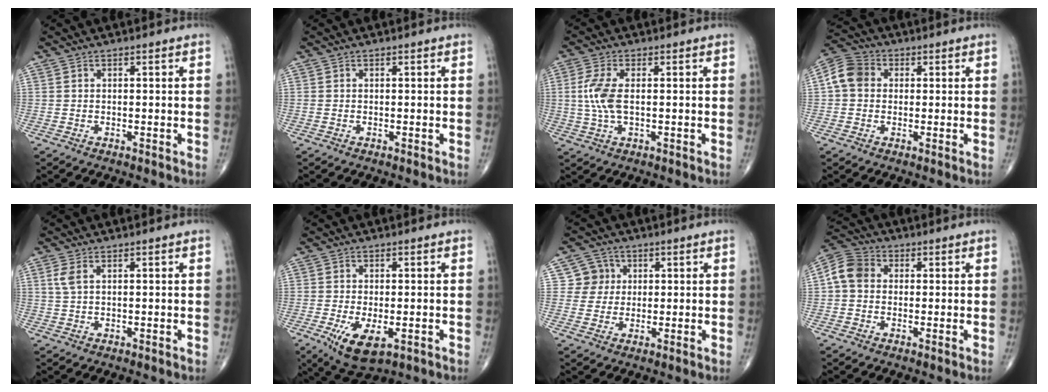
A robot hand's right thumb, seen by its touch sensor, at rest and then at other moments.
{"total": 0.0}
{"total": 6.4, "force": [0.3, 2.8, 5.7], "torque": [-0.142, 0.001, 0.005]}
{"total": 6.6, "force": [0.7, 5.6, 3.6], "torque": [-0.061, 0.018, 0.001]}
{"total": 2.4, "force": [0.9, 1.0, 1.9], "torque": [-0.051, 0.009, 0.026]}
{"total": 7.8, "force": [-2.7, 3.6, 6.4], "torque": [-0.110, -0.016, -0.038]}
{"total": 4.6, "force": [1.1, 4.5, 0.3], "torque": [0.028, 0.003, 0.012]}
{"total": 6.5, "force": [0.4, 5.3, 3.6], "torque": [-0.063, 0.020, -0.004]}